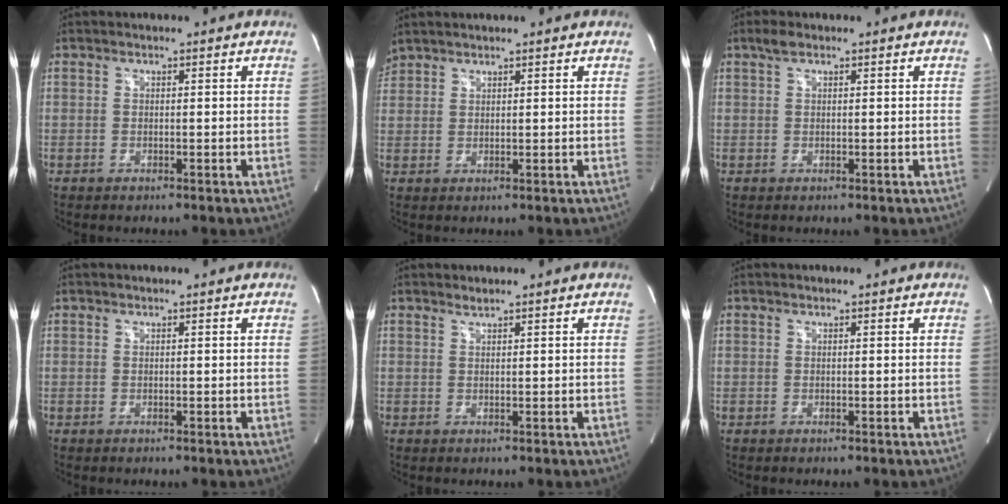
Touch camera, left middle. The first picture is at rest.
{"total": 3.1, "force": [3.0, 0.8, 0.6], "torque": [-0.019, 0.030, 0.060]}
{"total": 1.7, "force": [1.2, 0.6, 1.1], "torque": [-0.027, 0.013, 0.022]}
{"total": 0.0}
{"total": 0.7, "force": [0.6, -0.2, 0.1], "torque": [-0.007, -0.003, 0.014]}
{"total": 0.0}